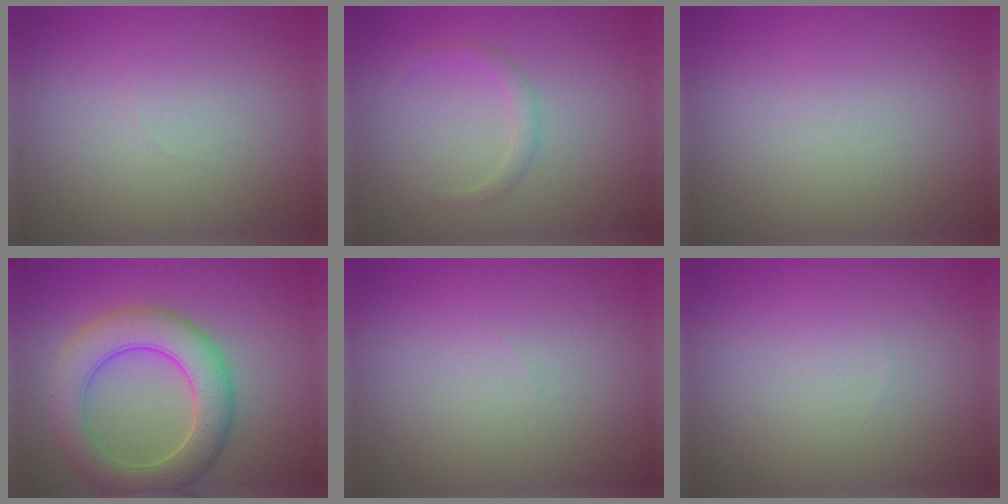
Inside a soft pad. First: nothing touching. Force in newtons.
{"total": 1.2, "press": 1.2, "slide": 0.1}
{"total": 0.0}
{"total": 6.5, "press": 6.5, "slide": 0.3}
{"total": 0.0}
{"total": 0.0}